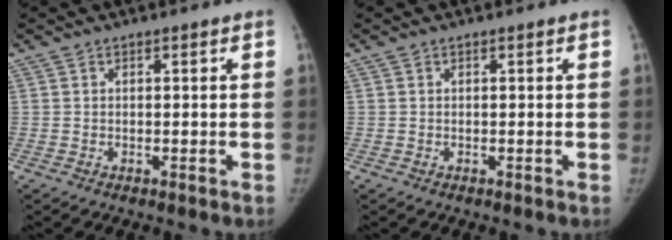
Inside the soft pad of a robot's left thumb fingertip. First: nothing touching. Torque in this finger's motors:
{"motor_torque": [0.03, 0.03, -0.08, 0.00, -0.02]}